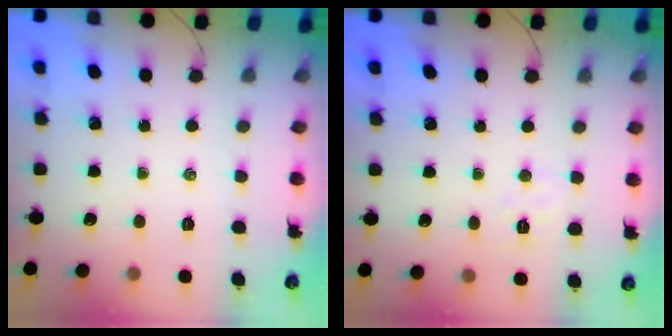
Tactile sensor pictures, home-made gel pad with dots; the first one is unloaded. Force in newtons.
{"total": 3.6, "press": 3.5, "slide": 0.9}